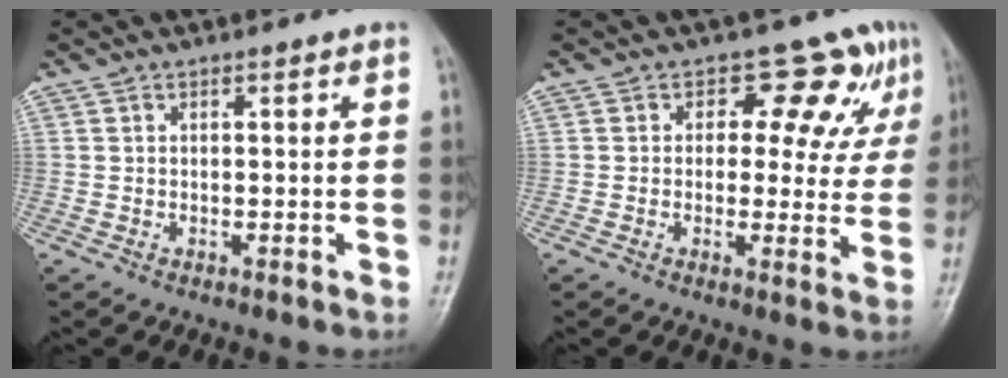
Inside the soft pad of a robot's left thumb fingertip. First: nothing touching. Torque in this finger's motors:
{"motor_torque": [-0.10, 0.20, -0.12, -0.07, 0.08]}